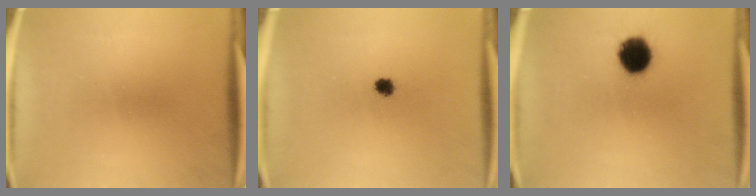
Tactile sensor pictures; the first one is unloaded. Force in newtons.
{"total": 2.4}
{"total": 10.1}